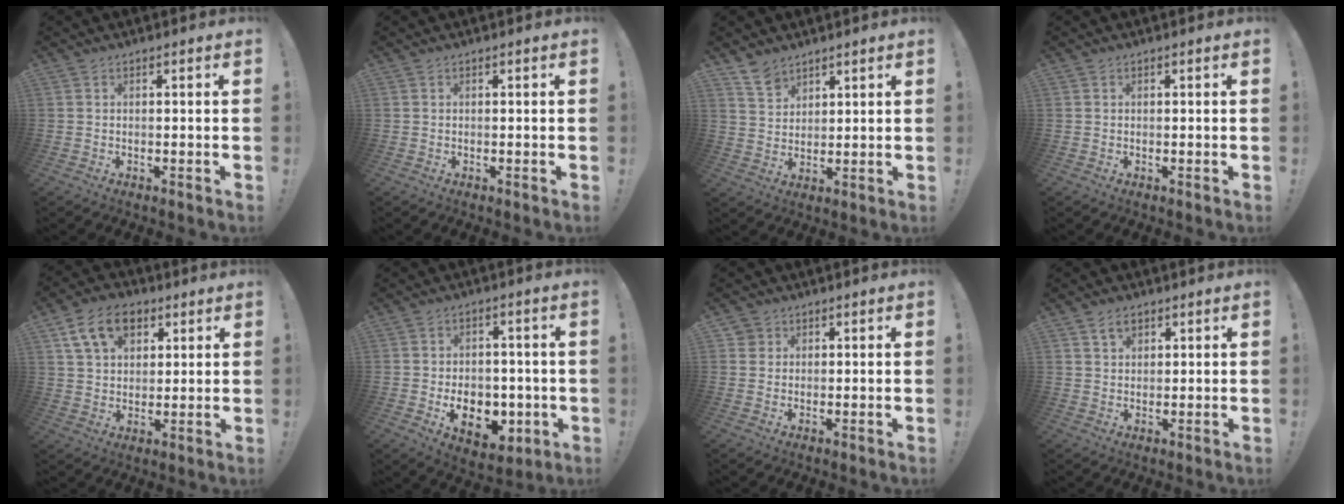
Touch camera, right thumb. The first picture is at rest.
{"total": 0.0}
{"total": 6.5, "force": [5.2, 3.7, 1.1], "torque": [-0.021, -0.037, 0.101]}
{"total": 0.0}
{"total": 13.4, "force": [6.5, 9.2, 7.4], "torque": [-0.111, -0.018, 0.123]}
{"total": 10.8, "force": [-2.6, 8.2, 6.5], "torque": [-0.086, 0.010, -0.038]}
{"total": 2.5, "force": [1.1, 2.2, 0.2], "torque": [-0.004, -0.002, 0.020]}
{"total": 4.1, "force": [2.4, 2.7, 1.9], "torque": [-0.023, -0.008, 0.043]}